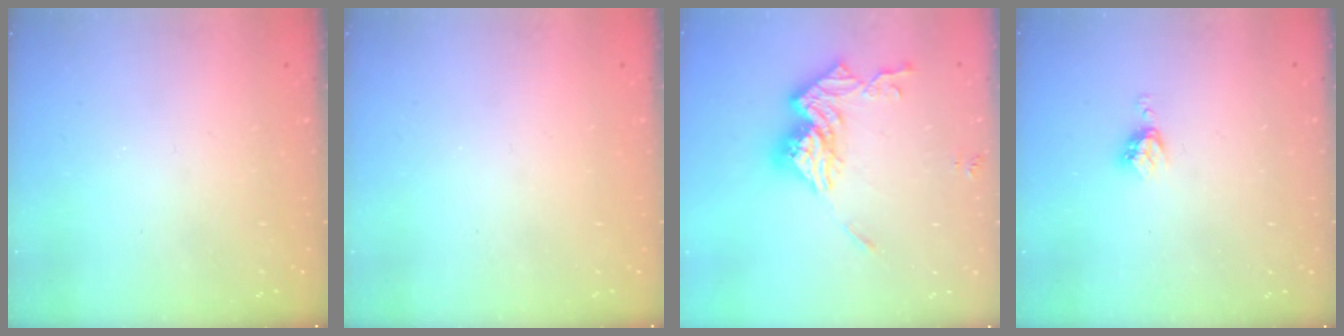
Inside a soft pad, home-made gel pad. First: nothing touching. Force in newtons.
{"total": 0.0}
{"total": 15.8, "press": 15.7, "slide": 1.4}
{"total": 3.2, "press": 3.1, "slide": 0.4}